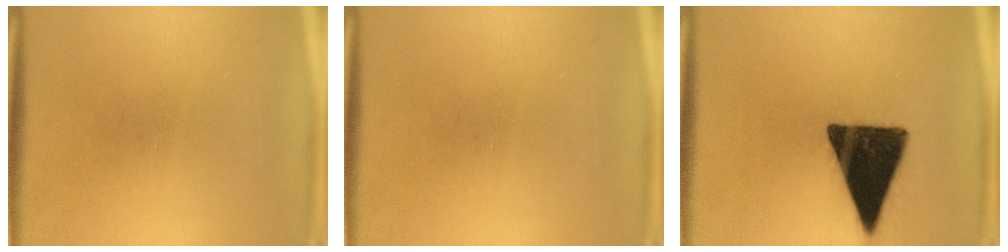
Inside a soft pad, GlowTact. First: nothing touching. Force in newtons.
{"total": 0.0}
{"total": 16.3}